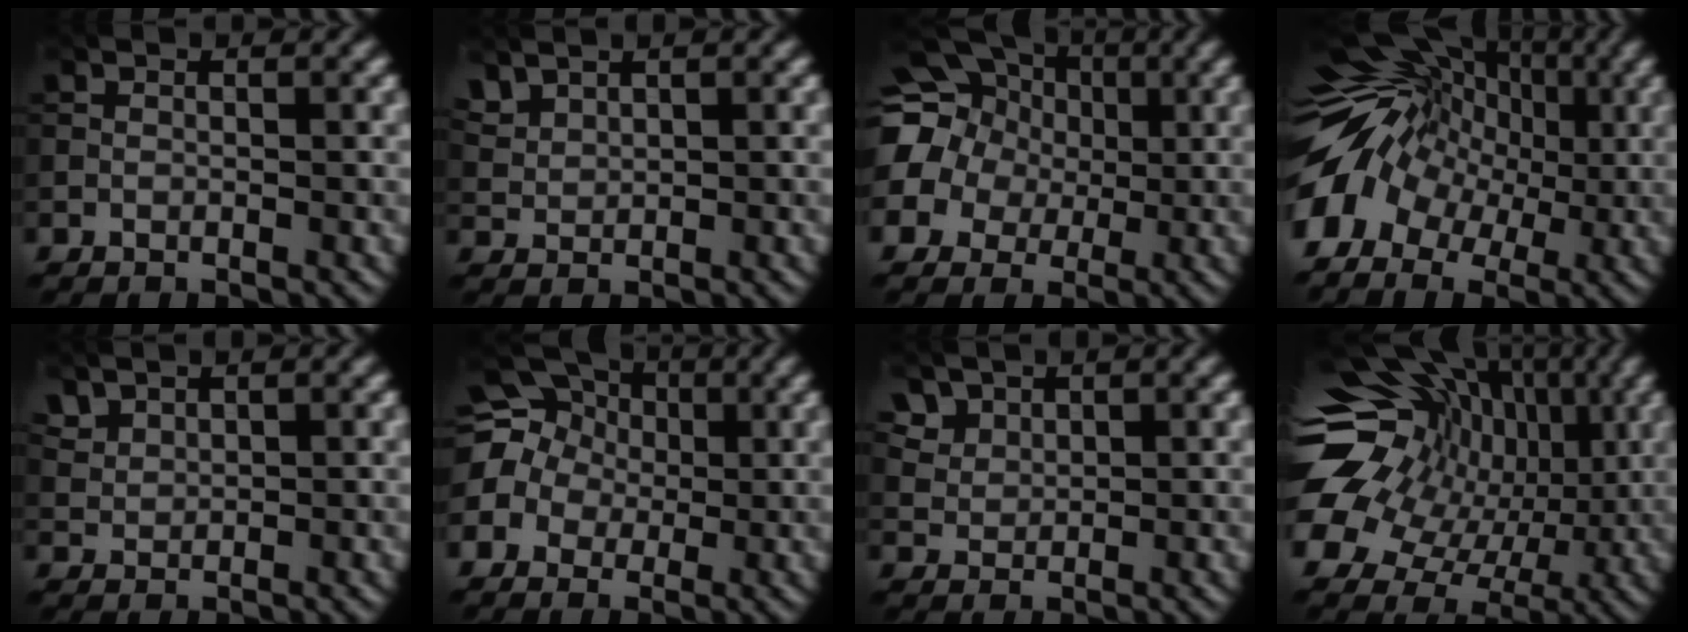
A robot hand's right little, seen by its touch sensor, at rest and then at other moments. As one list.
[{"total": 1.9, "force": [1.5, 0.9, 0.6], "torque": [-0.017, 0.002, 0.034]}, {"total": 16.7, "force": [2.6, 15.5, 5.7], "torque": [-0.168, 0.002, 0.002]}, {"total": 10.4, "force": [-0.5, 8.4, 6.1], "torque": [-0.099, -0.001, -0.012]}, {"total": 1.6, "force": [1.2, 0.9, 0.4], "torque": [-0.010, 0.001, 0.028]}, {"total": 10.7, "force": [-0.2, 10.2, 3.2], "torque": [-0.102, 0.018, -0.058]}, {"total": 2.2, "force": [1.4, 1.6, 0.5], "torque": [-0.011, 0.002, 0.027]}, {"total": 17.0, "force": [2.0, 13.8, 9.8], "torque": [-0.193, 0.017, 0.020]}]